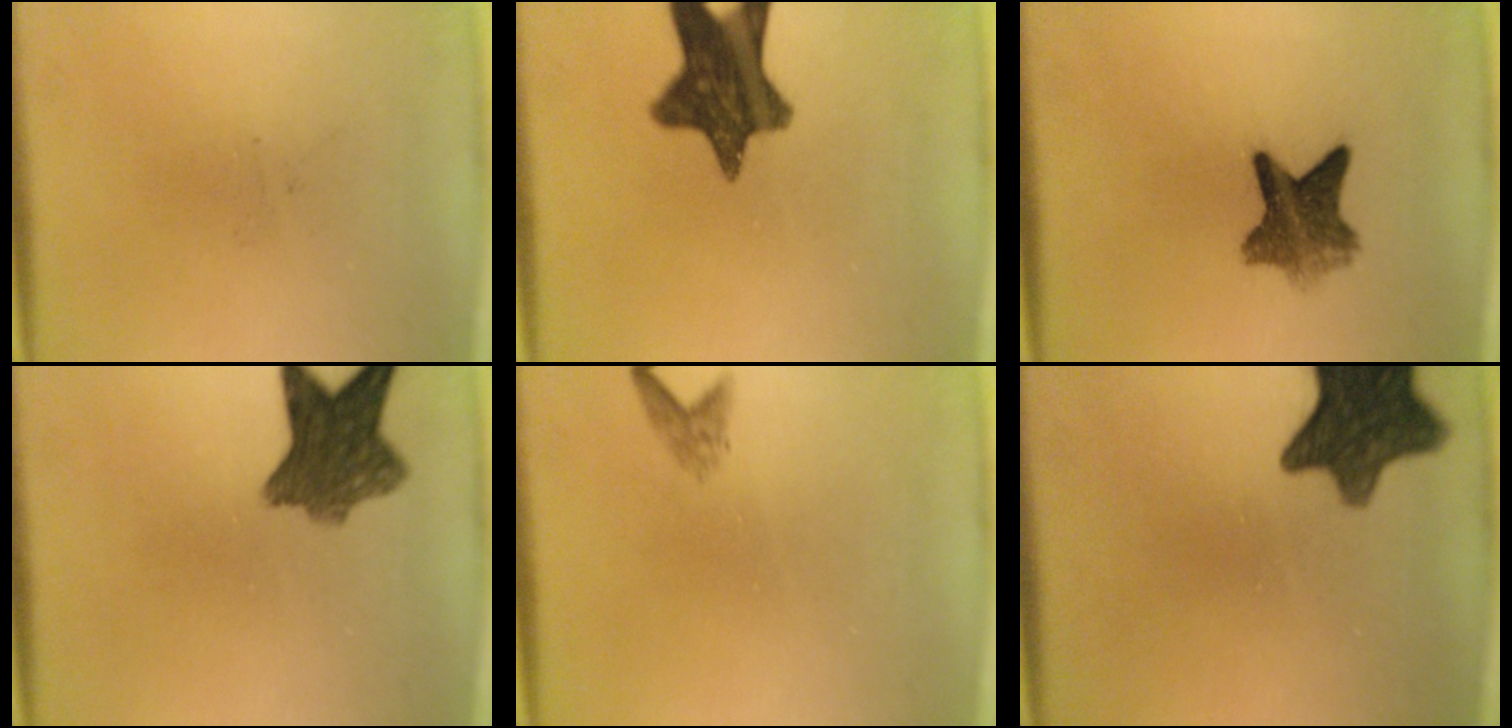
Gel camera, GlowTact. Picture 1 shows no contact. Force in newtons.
{"total": 12.3}
{"total": 7.2}
{"total": 8.6}
{"total": 1.3}
{"total": 11.4}